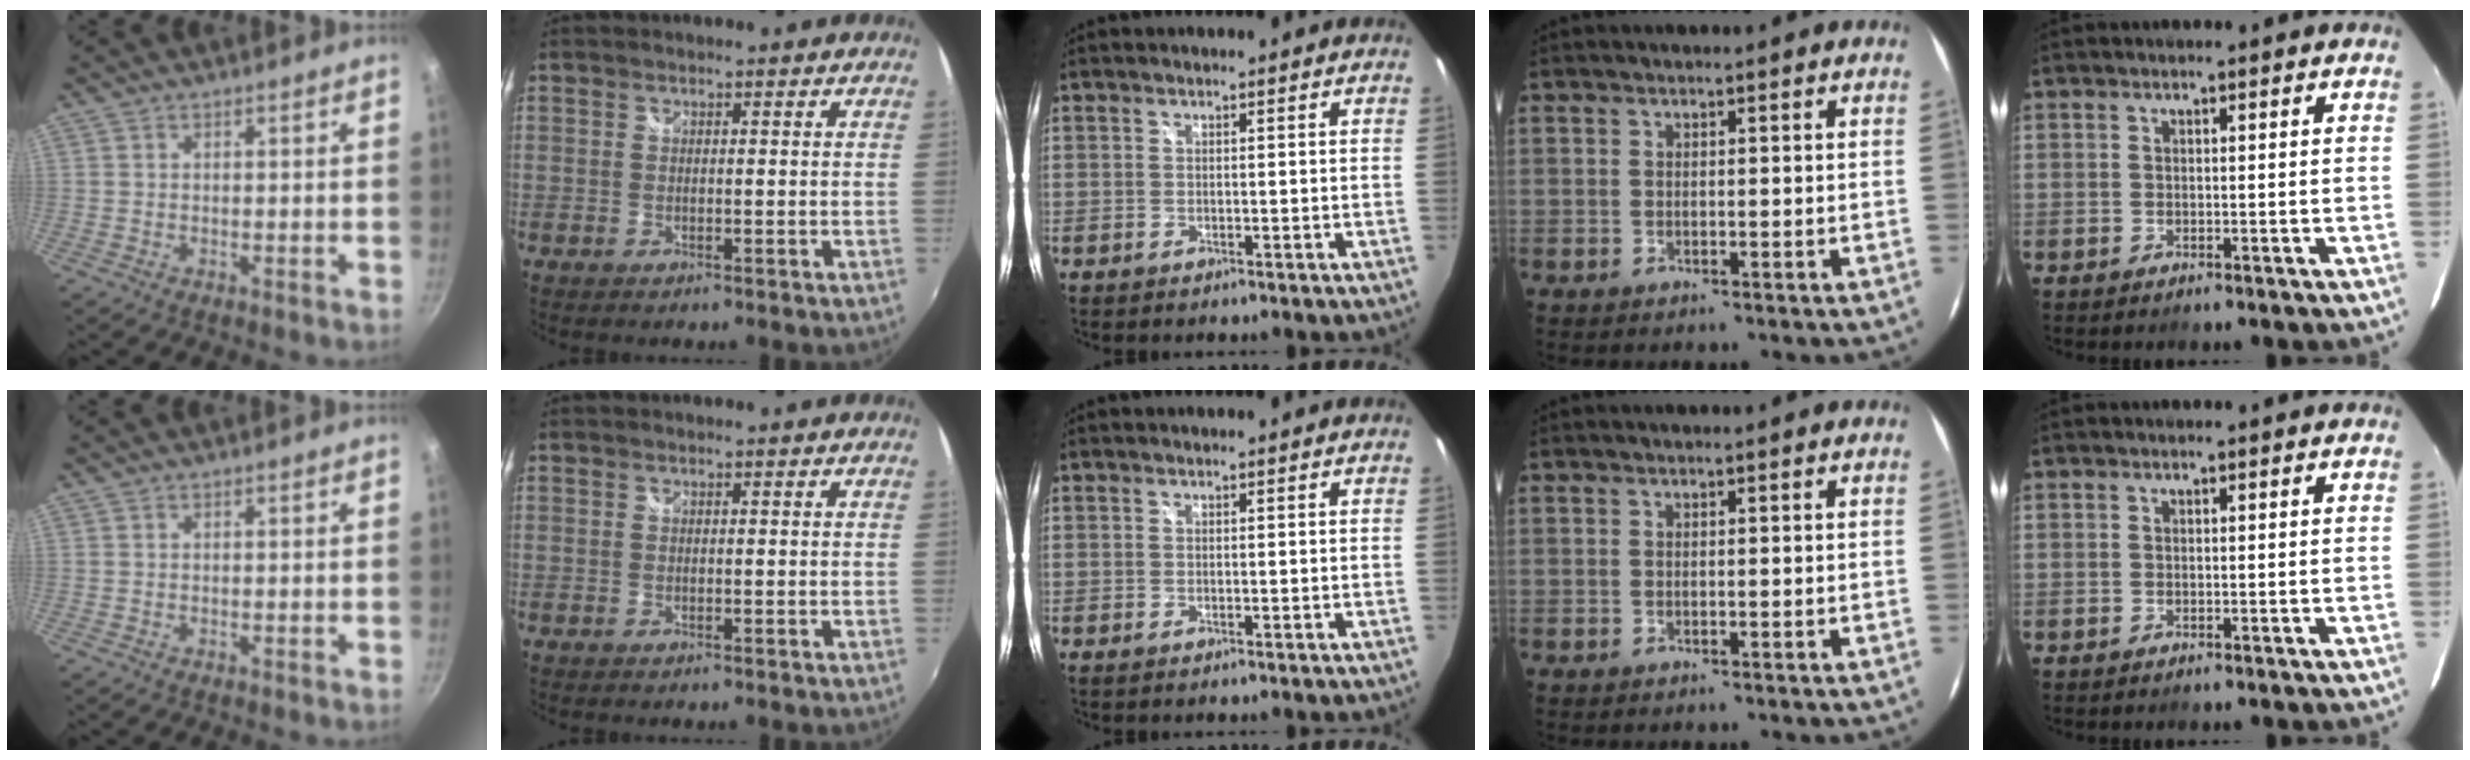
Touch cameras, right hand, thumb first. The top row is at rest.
{}